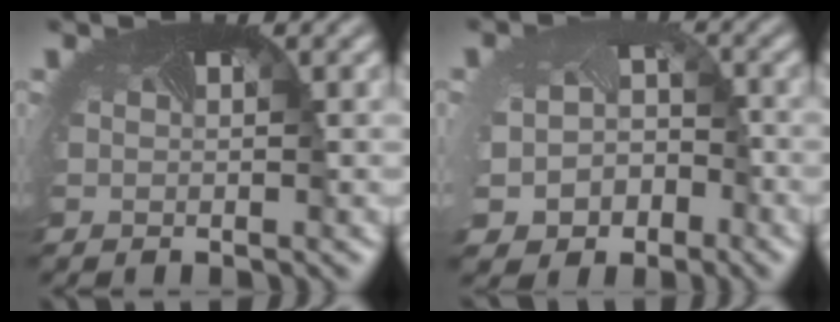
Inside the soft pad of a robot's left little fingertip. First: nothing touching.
{"total": 5.6, "force": [-2.7, 4.5, 2.1], "torque": [-0.040, -0.026, -0.031]}